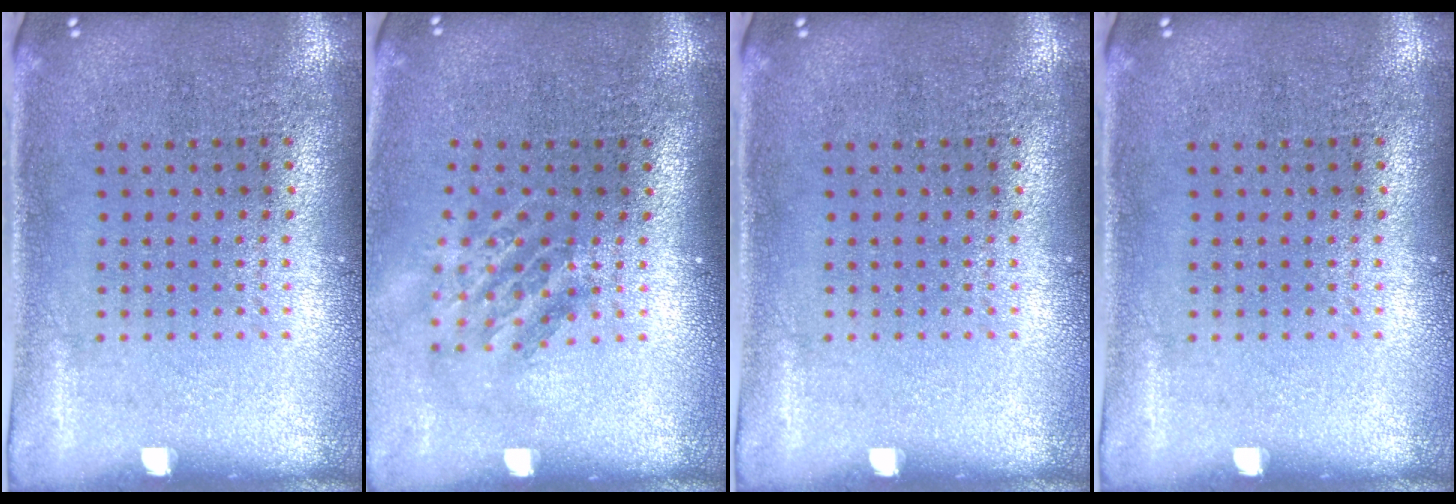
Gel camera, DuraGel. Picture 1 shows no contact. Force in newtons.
{"total": 1.6, "press": 1.1, "slide": 1.1}
{"total": 0.0}
{"total": 0.0}